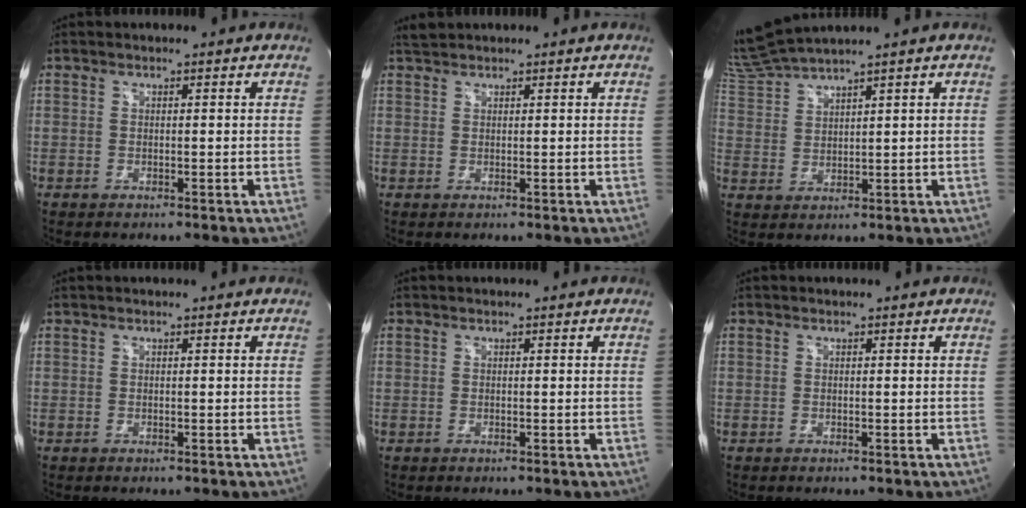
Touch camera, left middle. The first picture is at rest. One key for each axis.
{"total": 1.3, "fx": 1.3, "fy": 0.0, "fz": 0.0, "tx": -0.012, "ty": 0.010, "tz": 0.031}
{"total": 7.2, "fx": 6.7, "fy": -1.6, "fz": 2.1, "tx": -0.064, "ty": 0.004, "tz": 0.147}
{"total": 0.0}
{"total": 0.0}
{"total": 0.0}